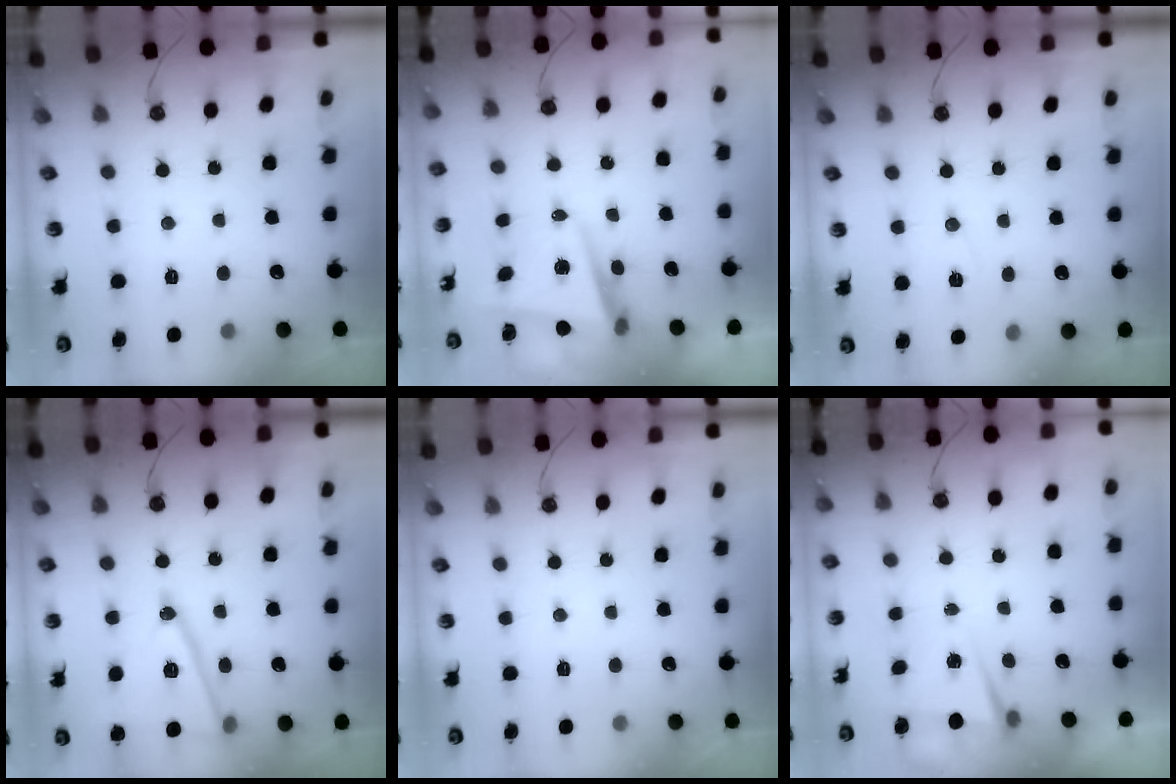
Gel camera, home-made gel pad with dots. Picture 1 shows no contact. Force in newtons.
{"total": 5.8, "press": 5.7, "slide": 1.0}
{"total": 6.5, "press": 4.7, "slide": 4.5}
{"total": 15.4, "press": 15.0, "slide": 3.4}
{"total": 0.0}
{"total": 1.9, "press": 1.4, "slide": 1.3}